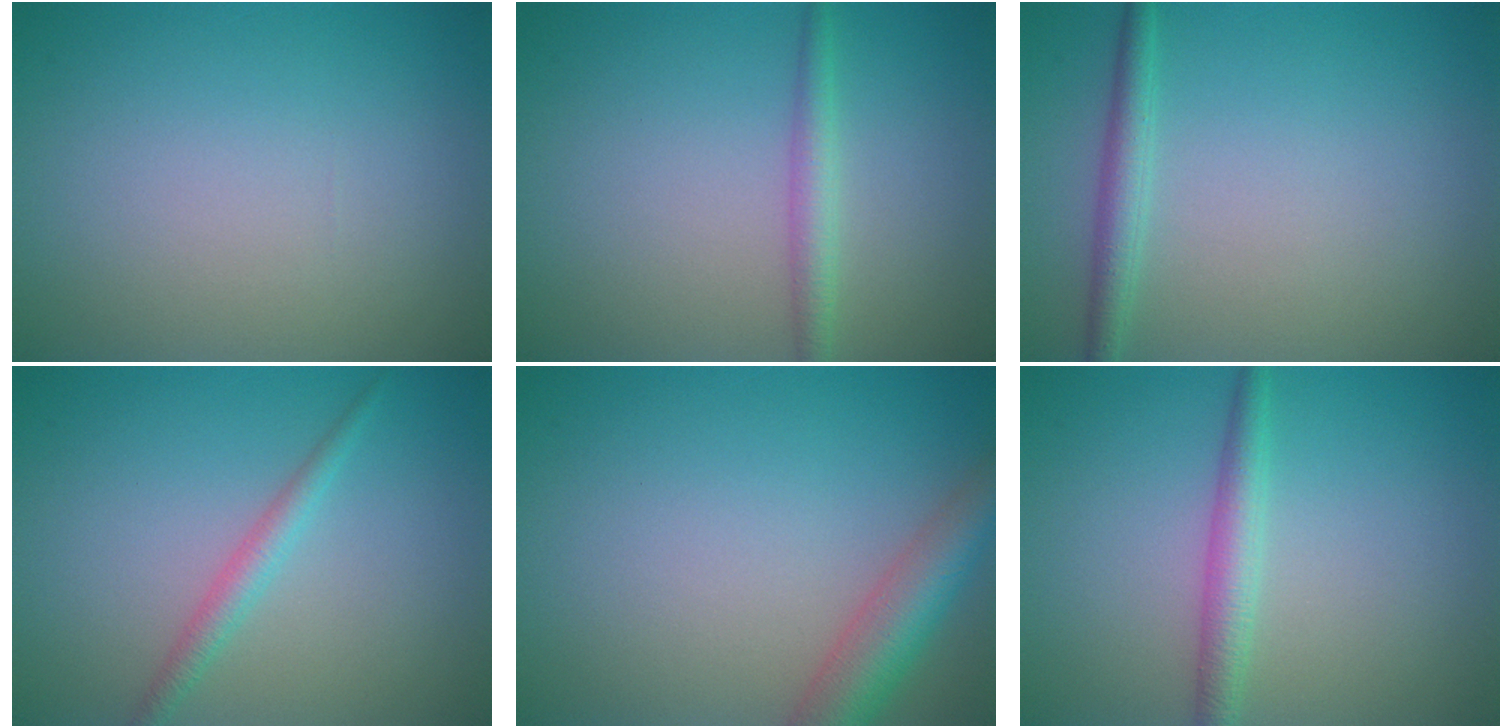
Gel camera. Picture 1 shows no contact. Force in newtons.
{"total": 1.9, "press": 1.9, "slide": 0.0}
{"total": 2.1, "press": 2.1, "slide": 0.0}
{"total": 1.8, "press": 1.8, "slide": 0.0}
{"total": 4.6, "press": 4.6, "slide": 0.2}
{"total": 2.4, "press": 2.4, "slide": 0.0}